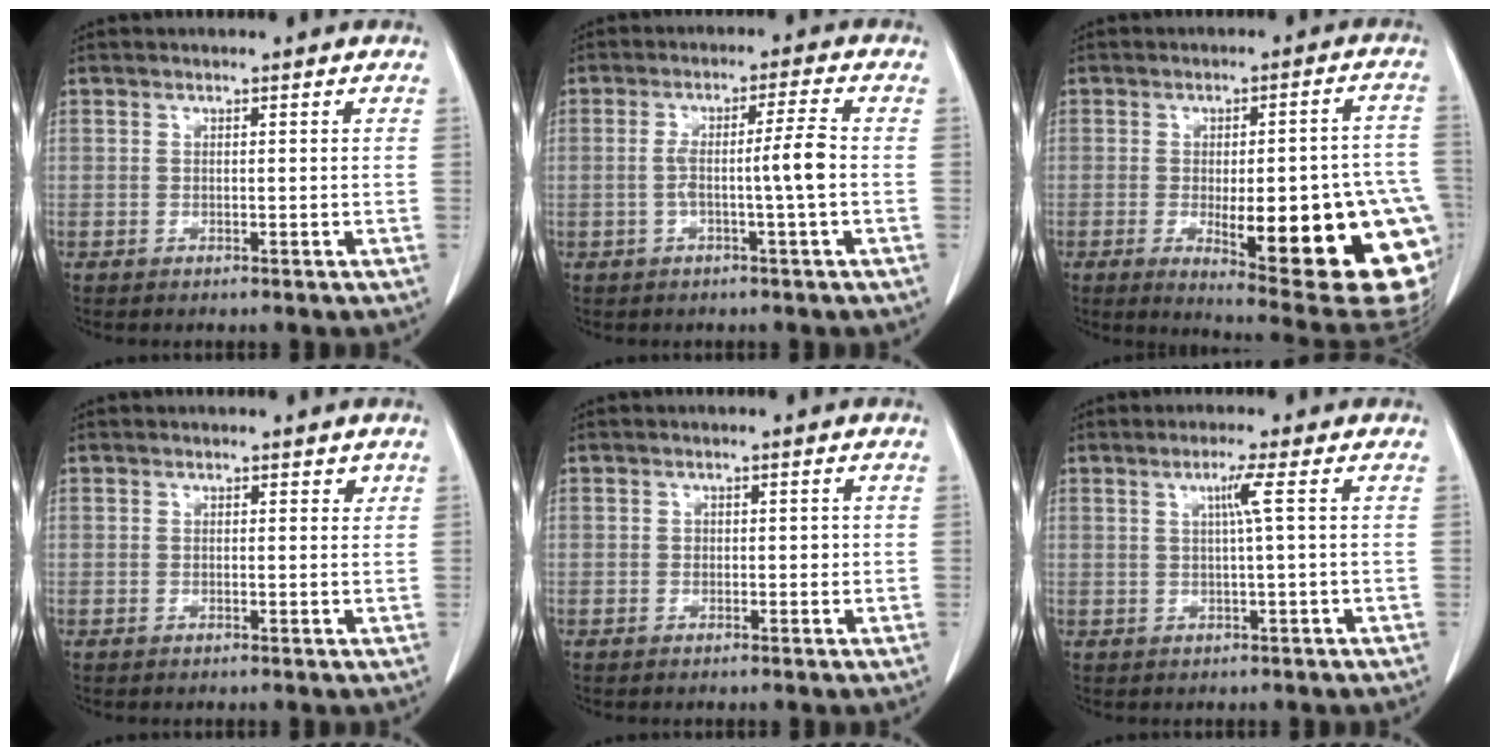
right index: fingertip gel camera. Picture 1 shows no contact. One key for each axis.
{"total": 5.4, "fx": -0.9, "fy": -0.9, "fz": 5.2, "tx": -0.091, "ty": 0.011, "tz": -0.015}
{"total": 23.6, "fx": -6.6, "fy": 4.9, "fz": 22.0, "tx": -0.182, "ty": 0.003, "tz": -0.064}
{"total": 1.1, "fx": 0.8, "fy": 0.6, "fz": 0.4, "tx": 0.003, "ty": -0.005, "tz": 0.006}
{"total": 1.2, "fx": 0.0, "fy": 0.9, "fz": 0.8, "tx": -0.010, "ty": 0.005, "tz": 0.000}
{"total": 2.9, "fx": 0.8, "fy": -0.9, "fz": 2.6, "tx": -0.050, "ty": -0.001, "tz": 0.015}